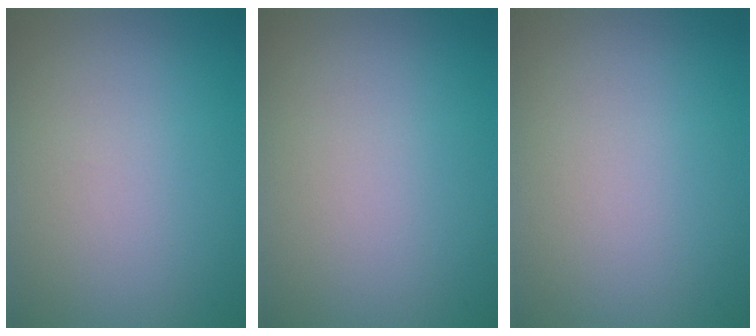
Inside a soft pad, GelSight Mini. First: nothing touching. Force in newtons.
{"total": 0.0}
{"total": 0.0}